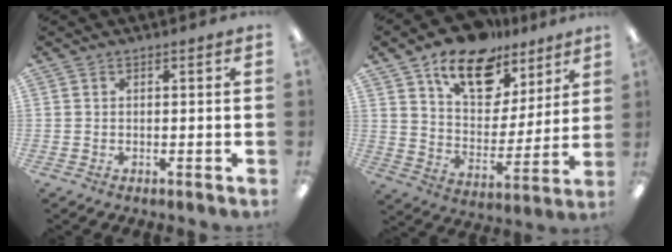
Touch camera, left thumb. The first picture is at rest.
{"total": 16.1, "force": [11.1, 9.0, 7.5], "torque": [-0.126, -0.062, 0.199]}